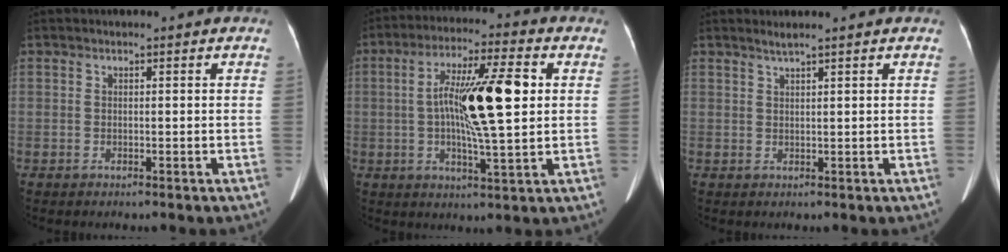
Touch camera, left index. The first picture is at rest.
{"total": 13.8, "force": [1.2, 1.4, 13.7], "torque": [-0.245, 0.009, 0.016]}
{"total": 1.7, "force": [1.4, -0.5, 0.8], "torque": [-0.020, 0.005, 0.031]}